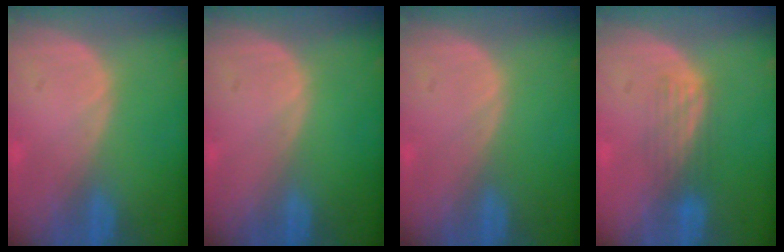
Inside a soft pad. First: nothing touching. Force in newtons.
{"total": 0.0}
{"total": 0.0}
{"total": 3.3, "press": 3.3, "slide": 0.0}